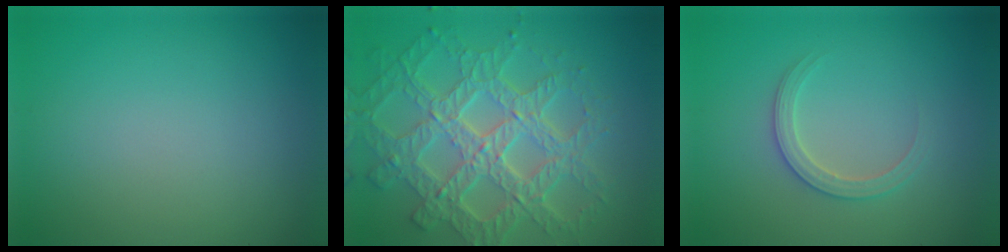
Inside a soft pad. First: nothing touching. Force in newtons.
{"total": 7.5, "press": 6.2, "slide": 4.3}
{"total": 2.2, "press": 2.2, "slide": 0.2}